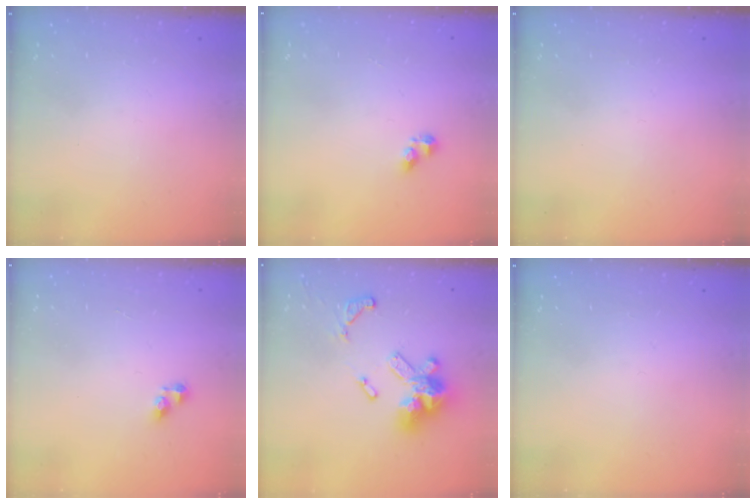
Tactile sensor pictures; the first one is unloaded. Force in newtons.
{"total": 4.1, "press": 4.1, "slide": 0.4}
{"total": 0.0}
{"total": 3.7, "press": 3.7, "slide": 0.4}
{"total": 17.1, "press": 17.0, "slide": 1.7}
{"total": 0.0}